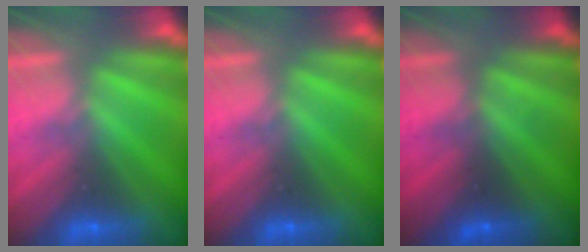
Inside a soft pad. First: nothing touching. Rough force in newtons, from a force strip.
{"total": 0.0}
{"total": 1.3}